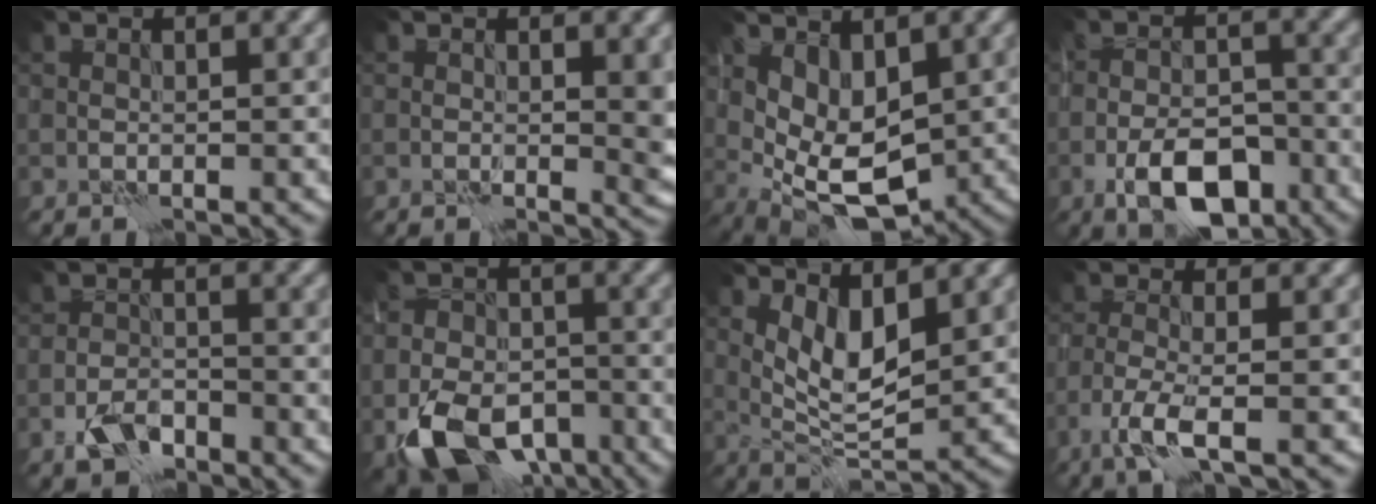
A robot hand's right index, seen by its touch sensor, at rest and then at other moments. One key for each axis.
{"total": 2.7, "fx": 0.0, "fy": 1.2, "fz": 2.4, "tx": -0.026, "ty": -0.004, "tz": 0.000}
{"total": 5.5, "fx": 0.6, "fy": 3.2, "fz": 4.4, "tx": -0.086, "ty": -0.014, "tz": 0.021}
{"total": 7.1, "fx": -4.0, "fy": 3.1, "fz": 4.9, "tx": -0.079, "ty": 0.000, "tz": -0.070}
{"total": 2.7, "fx": -2.0, "fy": 1.1, "fz": 1.4, "tx": -0.025, "ty": 0.003, "tz": -0.042}
{"total": 10.6, "fx": -5.8, "fy": 6.3, "fz": 6.3, "tx": -0.128, "ty": -0.033, "tz": -0.097}
{"total": 4.6, "fx": 2.0, "fy": 1.7, "fz": 3.8, "tx": -0.071, "ty": -0.011, "tz": 0.042}
{"total": 3.2, "fx": -1.7, "fy": 0.3, "fz": 2.7, "tx": -0.059, "ty": -0.002, "tz": -0.040}